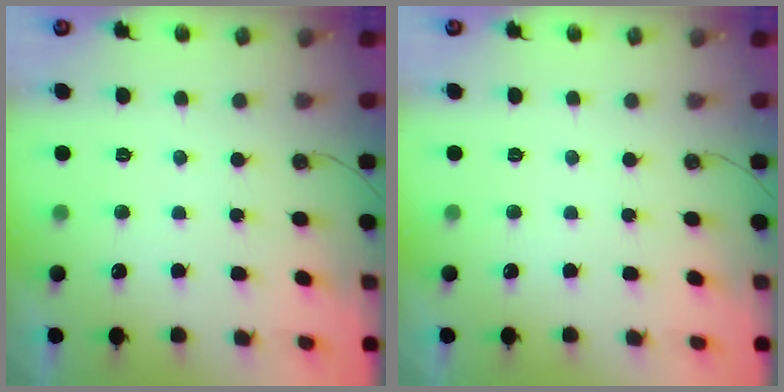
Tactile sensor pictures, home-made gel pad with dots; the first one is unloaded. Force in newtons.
{"total": 0.0}